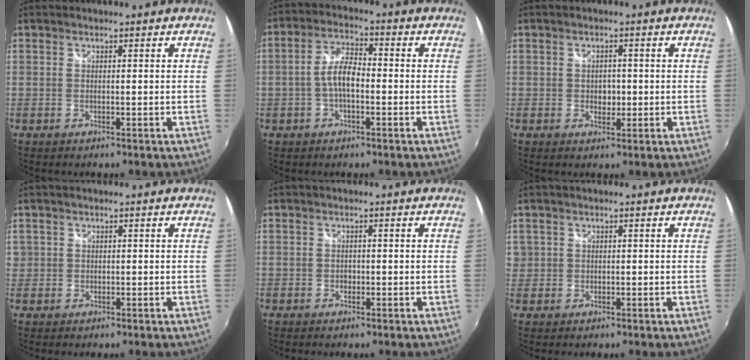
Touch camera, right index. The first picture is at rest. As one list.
[{"total": 5.8, "force": [-1.4, 2.4, 5.1], "torque": [-0.103, 0.015, -0.027]}, {"total": 2.4, "force": [-0.3, 2.0, 1.3], "torque": [-0.019, 0.000, -0.005]}, {"total": 1.8, "force": [0.2, 1.8, 0.1], "torque": [0.002, -0.001, 0.002]}, {"total": 1.0, "force": [-0.4, 0.9, 0.2], "torque": [-0.002, -0.003, -0.004]}, {"total": 2.4, "force": [0.4, 2.3, 0.2], "torque": [0.001, 0.000, 0.006]}]